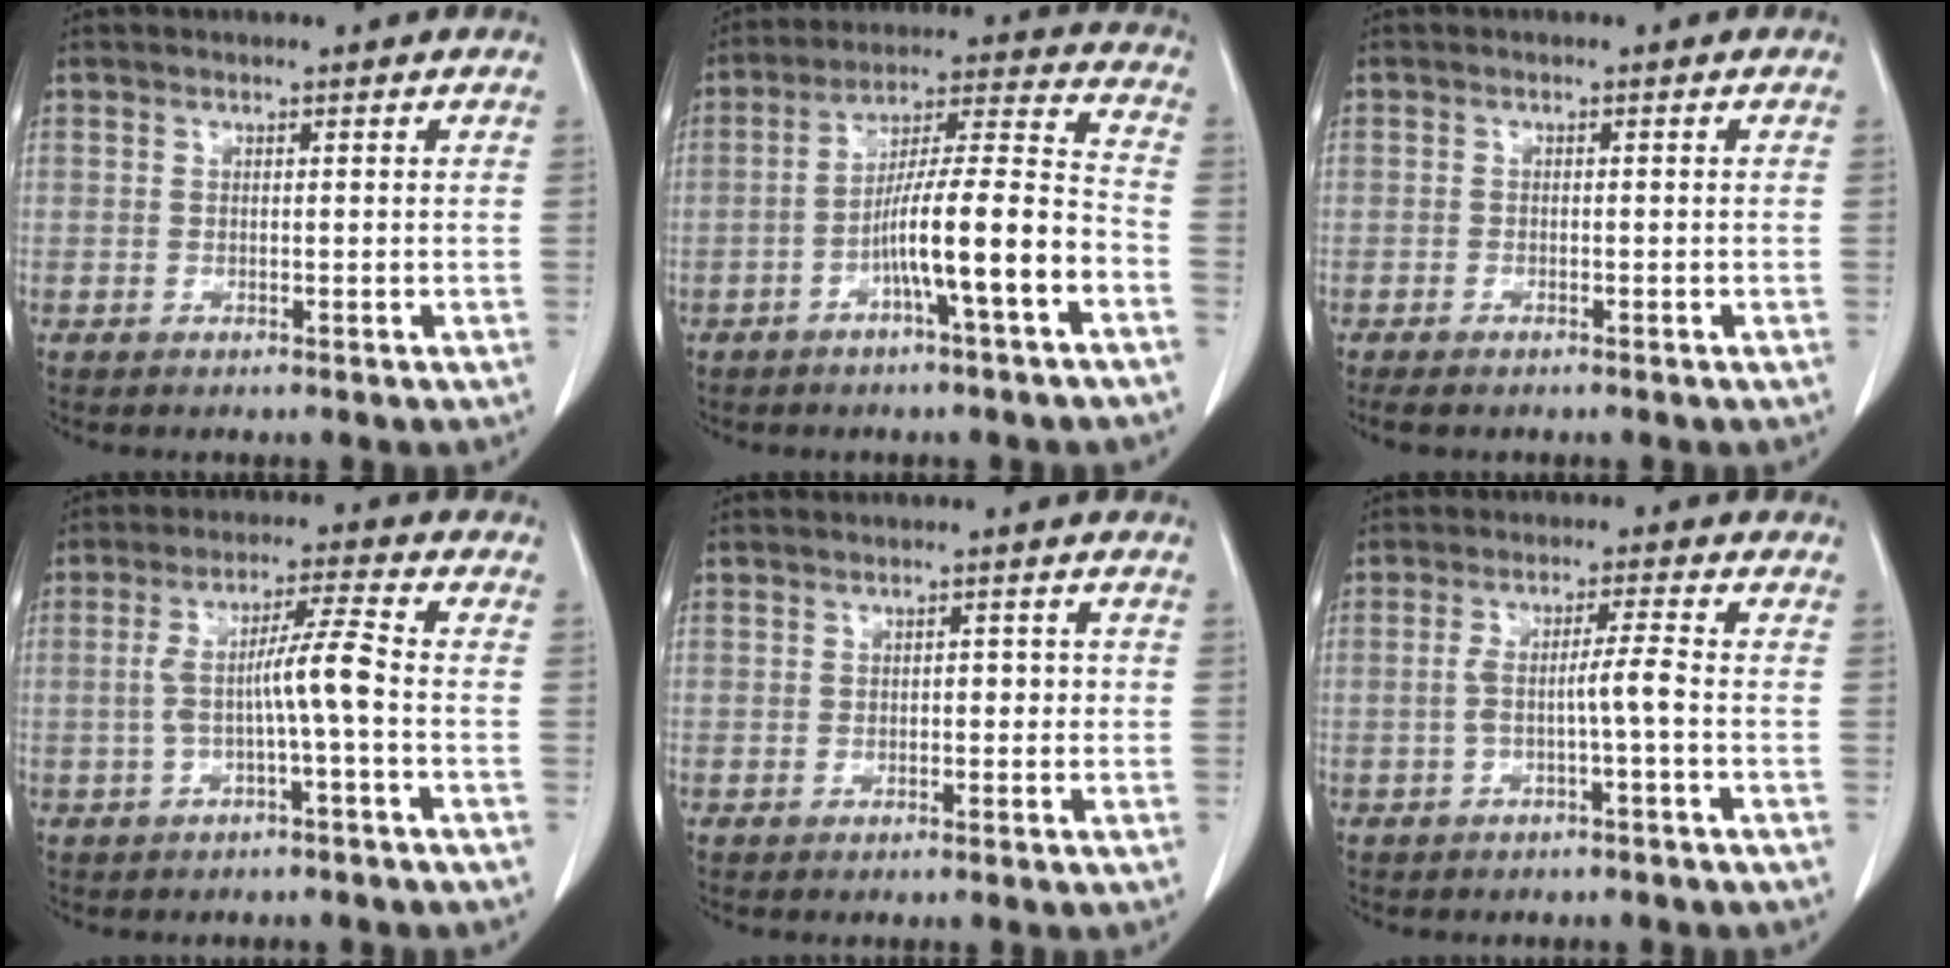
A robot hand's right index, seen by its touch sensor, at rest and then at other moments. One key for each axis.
{"total": 13.5, "fx": -5.2, "fy": 0.6, "fz": 12.4, "tx": -0.213, "ty": 0.019, "tz": -0.085}
{"total": 3.6, "fx": -2.6, "fy": 1.5, "fz": 2.0, "tx": -0.041, "ty": -0.006, "tz": -0.037}
{"total": 6.9, "fx": -1.3, "fy": 0.1, "fz": 6.8, "tx": -0.132, "ty": 0.024, "tz": -0.019}
{"total": 2.5, "fx": -0.2, "fy": 1.4, "fz": 2.0, "tx": -0.034, "ty": 0.018, "tz": -0.001}
{"total": 4.4, "fx": -1.3, "fy": 0.1, "fz": 4.2, "tx": -0.083, "ty": 0.016, "tz": -0.018}